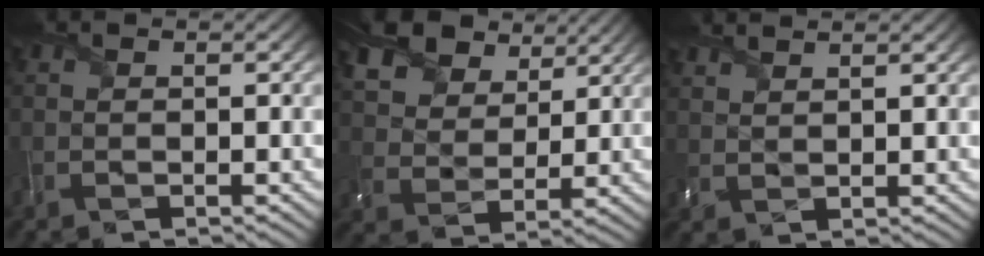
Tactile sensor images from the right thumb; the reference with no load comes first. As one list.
[{"total": 12.7, "force": [8.2, 7.4, 6.3], "torque": [-0.181, 0.008, 0.152]}, {"total": 2.7, "force": [2.4, 0.3, 1.1], "torque": [-0.027, 0.000, 0.049]}]